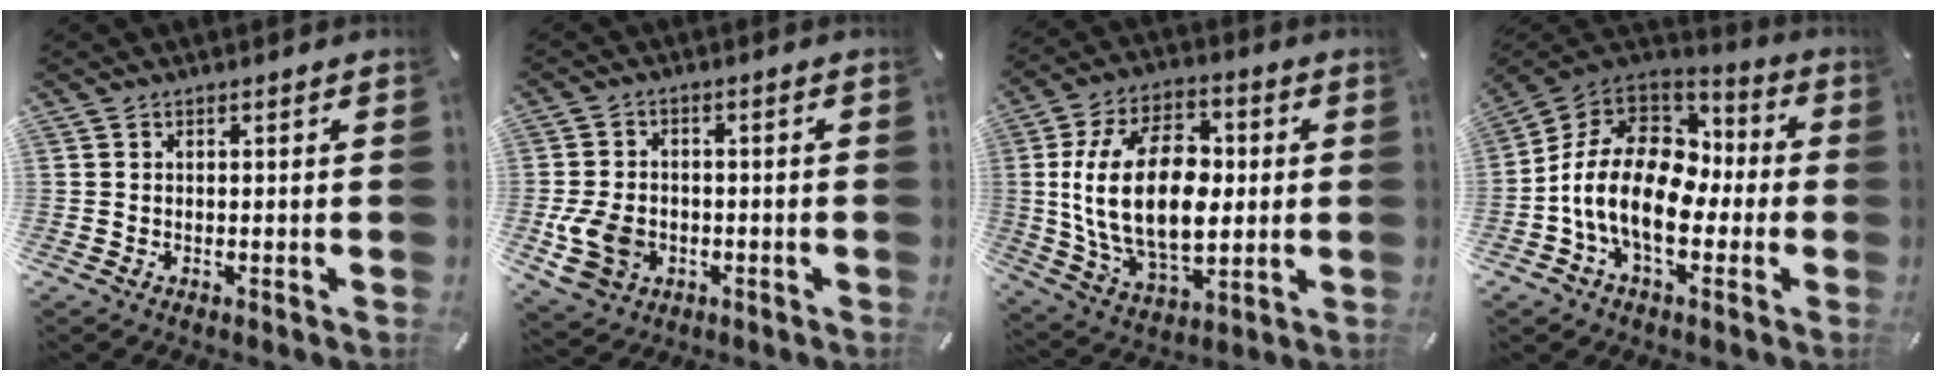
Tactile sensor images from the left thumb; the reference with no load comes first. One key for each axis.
{"total": 9.4, "fx": -2.3, "fy": 7.3, "fz": 5.5, "tx": -0.120, "ty": 0.008, "tz": -0.038}
{"total": 22.4, "fx": 1.3, "fy": 14.5, "fz": 17.1, "tx": -0.341, "ty": 0.004, "tz": 0.020}
{"total": 16.8, "fx": -3.9, "fy": 11.4, "fz": 11.6, "tx": -0.243, "ty": 0.019, "tz": -0.070}